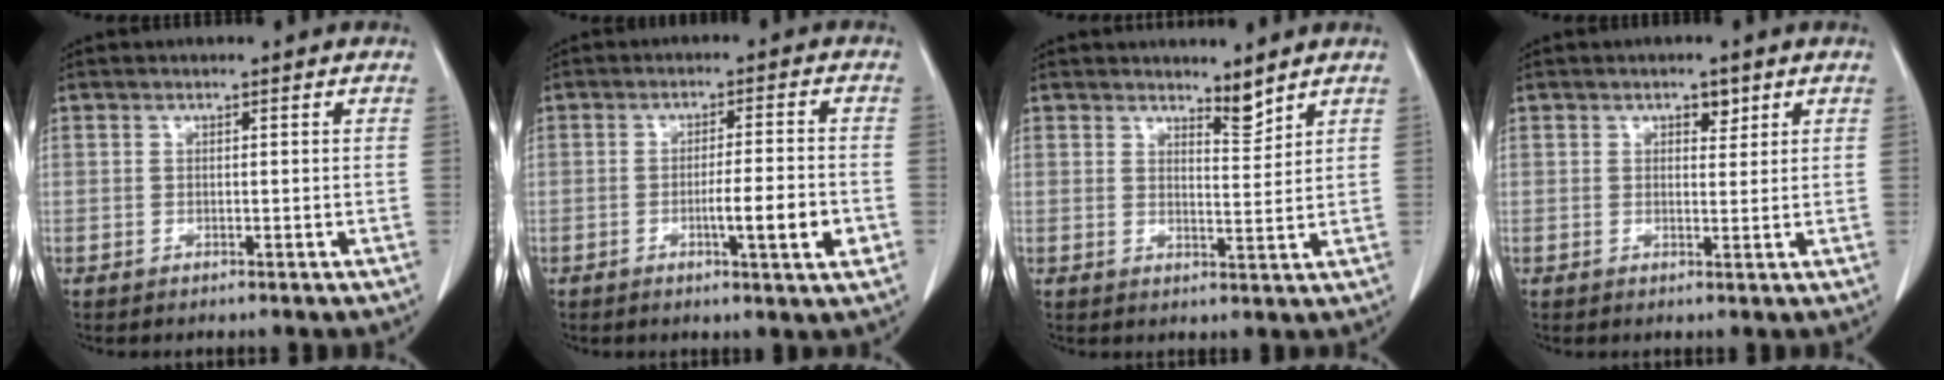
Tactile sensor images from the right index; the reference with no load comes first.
{"total": 6.9, "force": [-2.1, 0.2, 6.6], "torque": [-0.097, -0.006, -0.031]}
{"total": 2.7, "force": [2.6, 0.3, 0.8], "torque": [-0.013, -0.011, 0.045]}
{"total": 2.0, "force": [1.1, 1.1, 1.1], "torque": [-0.014, 0.000, 0.017]}